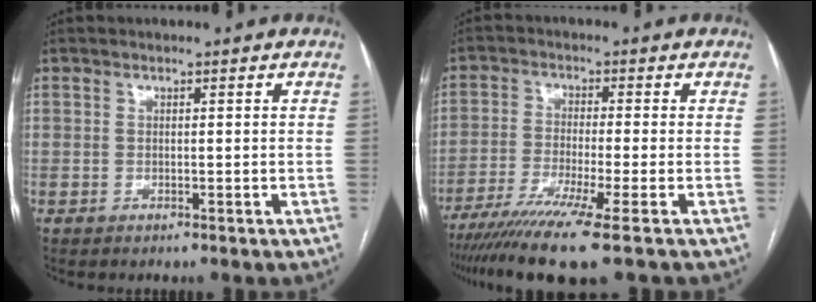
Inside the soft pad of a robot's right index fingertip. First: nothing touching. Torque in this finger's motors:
{"motor_torque": [1.40, -0.74, 0.45, 0.17]}